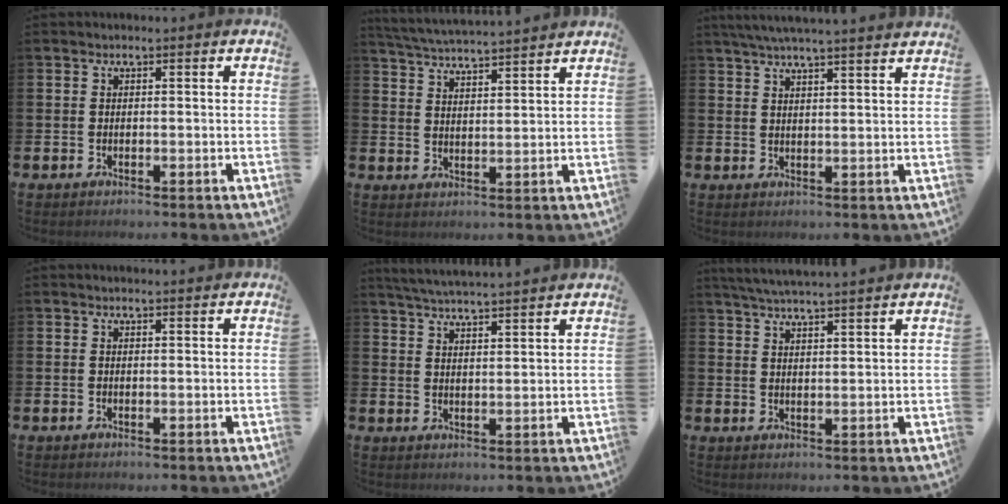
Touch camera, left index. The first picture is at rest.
{"total": 4.8, "force": [4.8, -0.3, 0.4], "torque": [-0.029, -0.031, 0.085]}
{"total": 4.7, "force": [4.4, -0.7, 1.4], "torque": [-0.035, -0.015, 0.079]}
{"total": 0.7, "force": [0.7, 0.0, 0.1], "torque": [0.007, -0.004, 0.011]}
{"total": 4.8, "force": [4.7, -0.4, 0.7], "torque": [-0.031, -0.026, 0.085]}
{"total": 4.5, "force": [4.4, -0.5, 0.8], "torque": [-0.032, -0.020, 0.080]}